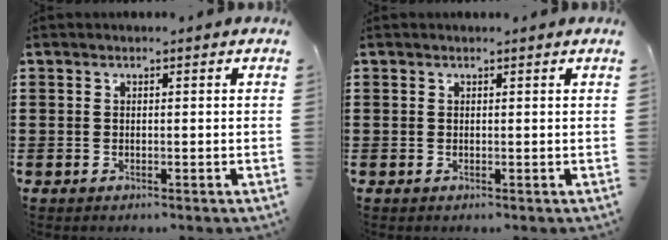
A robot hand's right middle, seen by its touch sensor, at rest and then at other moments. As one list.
[{"total": 0.0}]